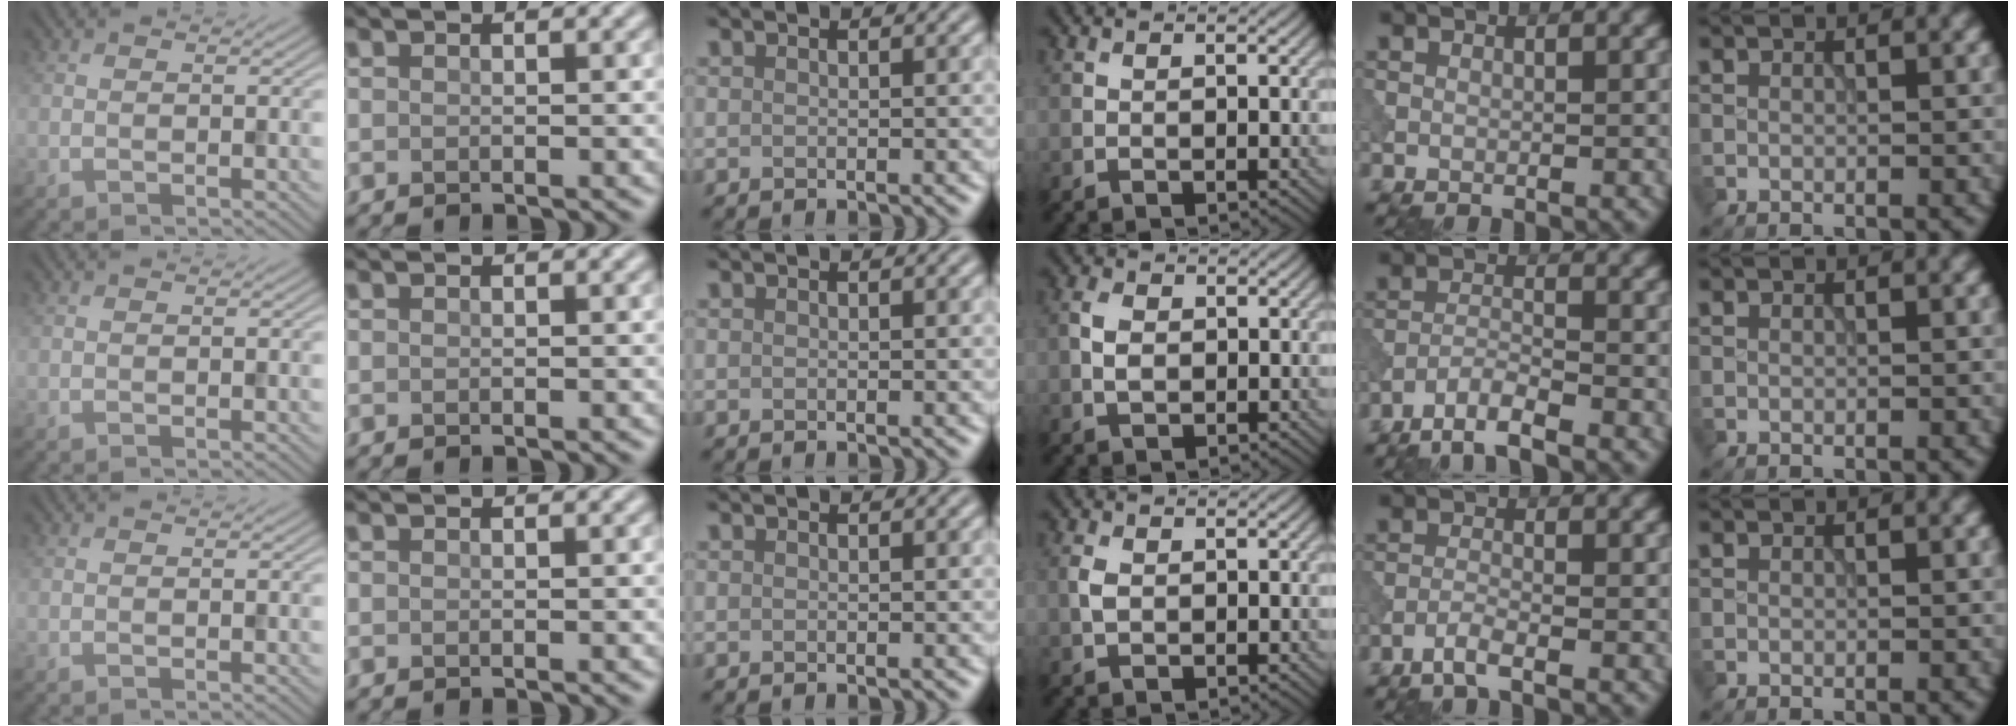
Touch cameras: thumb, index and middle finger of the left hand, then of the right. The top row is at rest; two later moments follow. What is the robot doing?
{"motion": "dispense", "object": "pipette"}